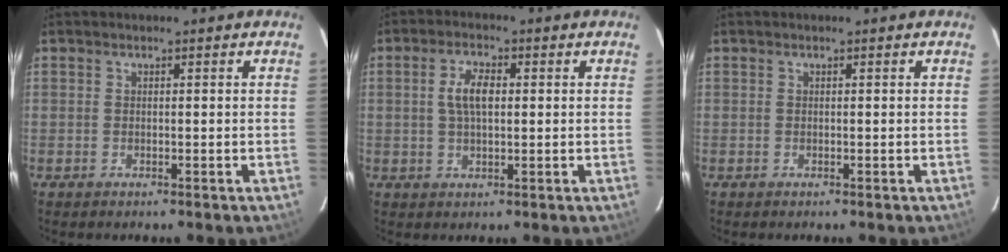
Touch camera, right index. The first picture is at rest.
{"total": 5.2, "force": [0.7, 2.3, 4.6], "torque": [-0.088, 0.009, 0.016]}
{"total": 0.0}